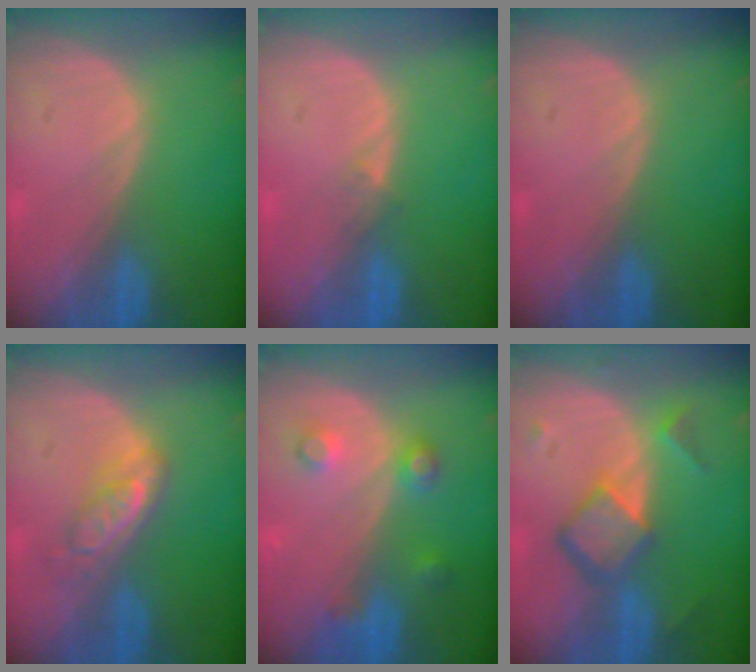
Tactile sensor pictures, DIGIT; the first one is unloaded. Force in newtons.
{"total": 1.2, "press": 0.9, "slide": 0.9}
{"total": 0.0}
{"total": 5.0, "press": 4.5, "slide": 2.2}
{"total": 3.9, "press": 3.9, "slide": 0.1}
{"total": 6.9, "press": 5.9, "slide": 3.5}